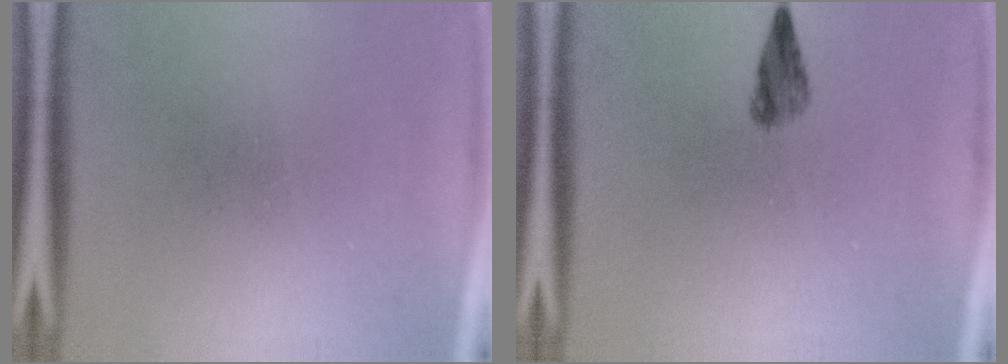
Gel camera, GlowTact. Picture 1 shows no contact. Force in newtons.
{"total": 2.2}